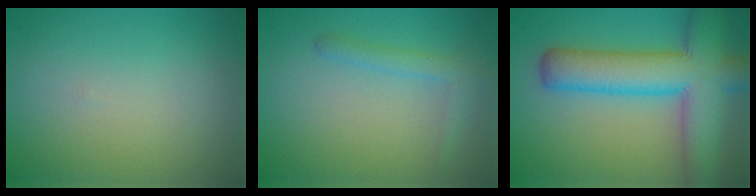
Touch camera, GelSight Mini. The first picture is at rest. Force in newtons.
{"total": 1.7, "press": 1.7, "slide": 0.1}
{"total": 9.8, "press": 9.8, "slide": 0.4}